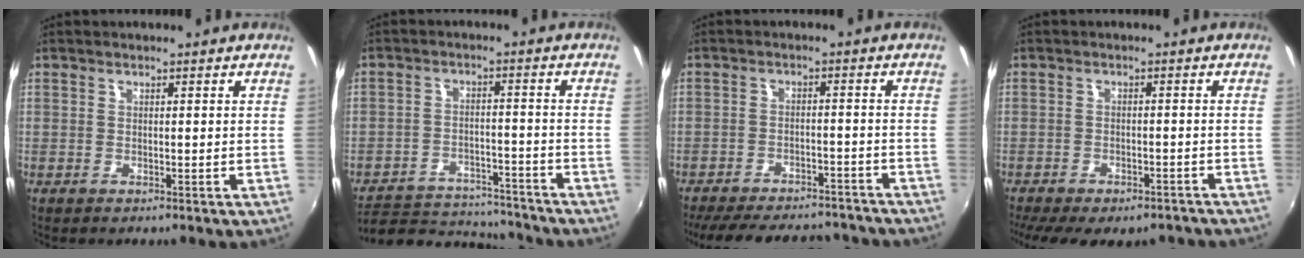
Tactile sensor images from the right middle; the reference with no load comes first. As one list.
[{"total": 13.8, "force": [-12.3, 5.0, 3.5], "torque": [-0.087, 0.021, -0.166]}, {"total": 21.7, "force": [-18.8, 6.9, 8.5], "torque": [-0.182, 0.001, -0.242]}, {"total": 14.6, "force": [-11.8, 5.3, 6.9], "torque": [-0.145, -0.028, -0.152]}]